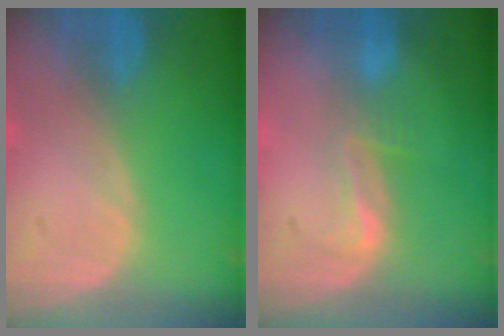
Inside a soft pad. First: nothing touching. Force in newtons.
{"total": 2.7, "press": 2.3, "slide": 1.5}